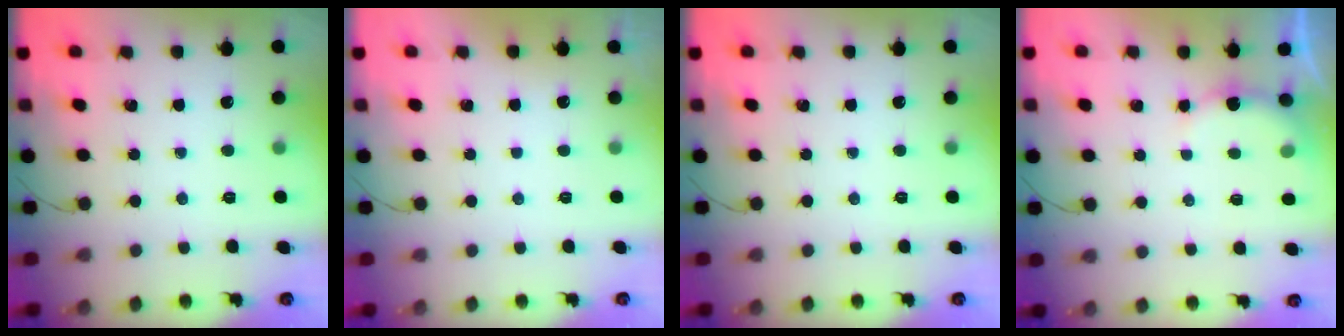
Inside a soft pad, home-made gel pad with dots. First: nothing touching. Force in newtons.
{"total": 3.0, "press": 3.0, "slide": 0.1}
{"total": 0.0}
{"total": 5.6, "press": 5.5, "slide": 1.1}